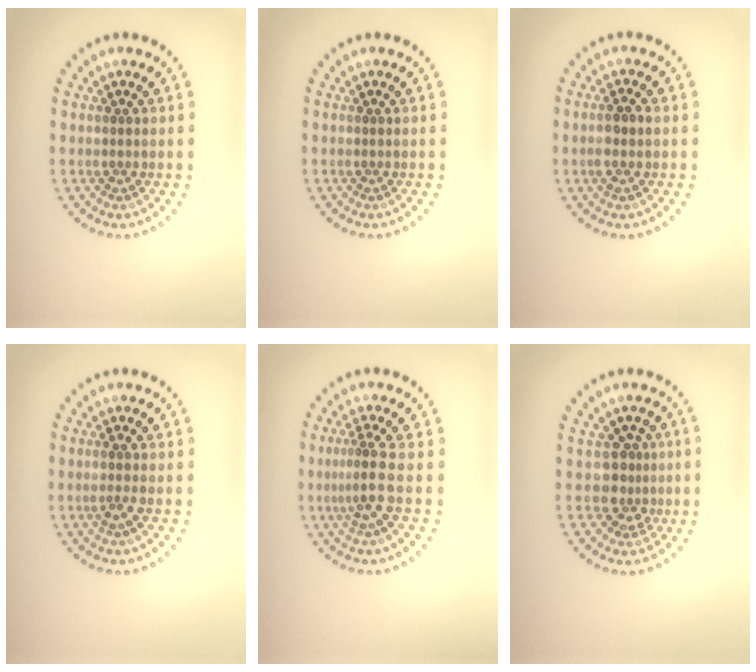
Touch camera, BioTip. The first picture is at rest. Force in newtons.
{"total": 0.0}
{"total": 1.4, "press": 1.3, "slide": 0.5}
{"total": 1.2, "press": 1.1, "slide": 0.6}
{"total": 2.8, "press": 2.1, "slide": 1.8}
{"total": 2.5, "press": 1.9, "slide": 1.6}